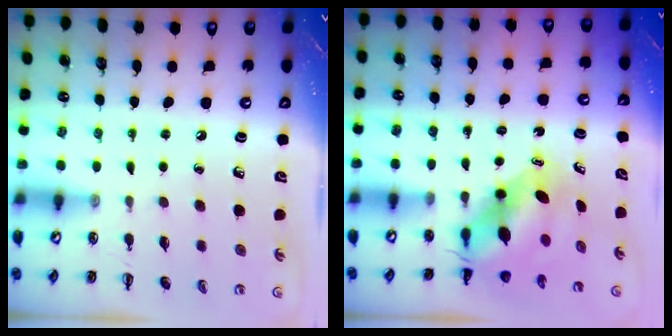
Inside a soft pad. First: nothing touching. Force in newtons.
{"total": 5.9, "press": 5.7, "slide": 1.6}